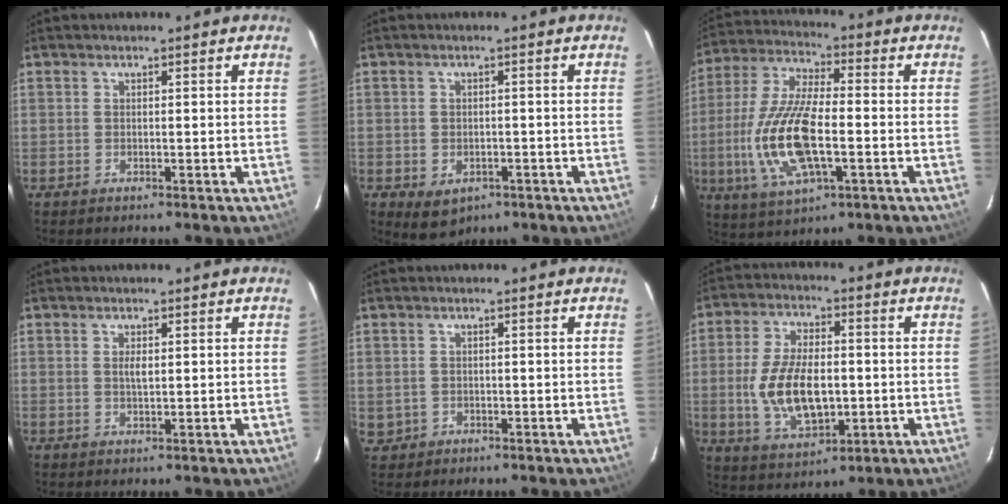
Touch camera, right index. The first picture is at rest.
{"total": 5.0, "force": [-2.2, 3.9, 2.2], "torque": [-0.045, -0.005, -0.017]}
{"total": 16.8, "force": [-3.4, 6.4, 15.2], "torque": [-0.322, -0.005, -0.063]}
{"total": 1.7, "force": [0.4, 0.7, 1.5], "torque": [-0.028, -0.001, 0.008]}
{"total": 2.6, "force": [-0.1, 2.6, 0.4], "torque": [-0.007, 0.001, 0.006]}
{"total": 13.3, "force": [-1.4, 6.8, 11.3], "torque": [-0.226, -0.004, -0.016]}